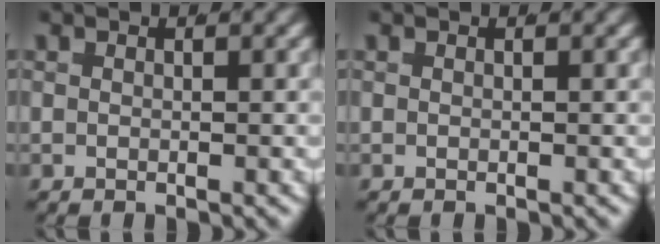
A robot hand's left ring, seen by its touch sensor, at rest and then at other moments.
{"total": 0.0}